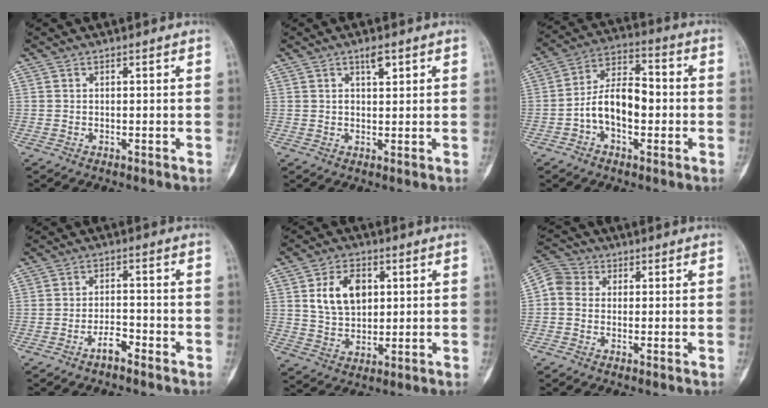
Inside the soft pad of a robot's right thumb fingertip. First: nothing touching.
{"total": 2.9, "force": [1.6, 1.1, 2.1], "torque": [-0.029, -0.008, 0.027]}
{"total": 11.4, "force": [-2.0, 6.7, 9.0], "torque": [-0.143, 0.042, -0.045]}
{"total": 3.3, "force": [-2.5, 1.1, 2.0], "torque": [-0.035, 0.021, -0.046]}
{"total": 9.8, "force": [2.7, 6.6, 6.7], "torque": [-0.094, -0.007, 0.054]}
{"total": 5.6, "force": [0.2, 4.8, 2.8], "torque": [-0.045, 0.015, -0.009]}